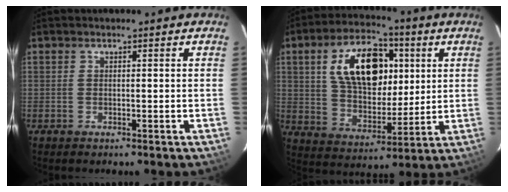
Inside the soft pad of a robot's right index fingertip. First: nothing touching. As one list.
[{"total": 17.8, "force": [5.2, 10.3, 13.5], "torque": [-0.242, 0.025, 0.096]}]